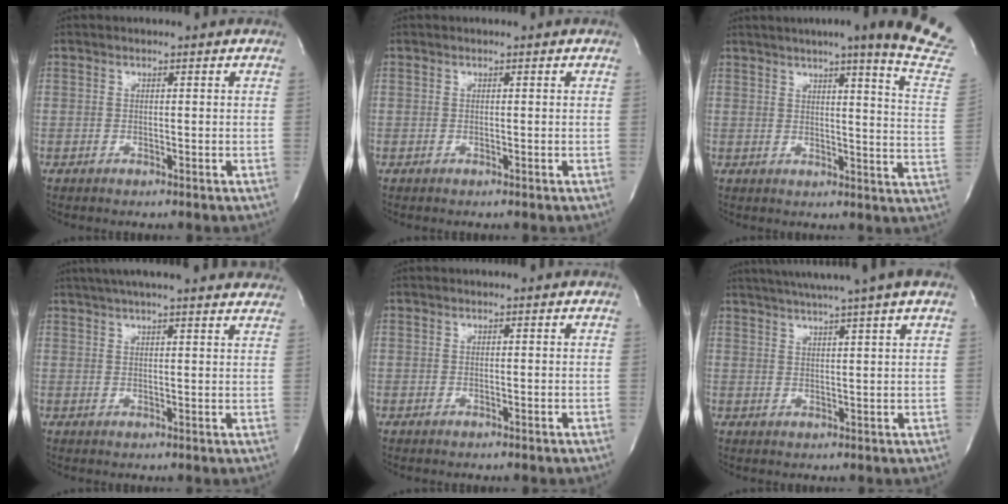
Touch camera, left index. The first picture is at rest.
{"total": 0.0}
{"total": 19.3, "force": [15.7, -1.2, 11.1], "torque": [-0.146, -0.070, 0.174]}
{"total": 20.3, "force": [17.9, 1.9, 9.4], "torque": [-0.149, 0.030, 0.227]}
{"total": 0.0}
{"total": 12.7, "force": [10.2, -1.2, 7.6], "torque": [-0.123, 0.019, 0.132]}